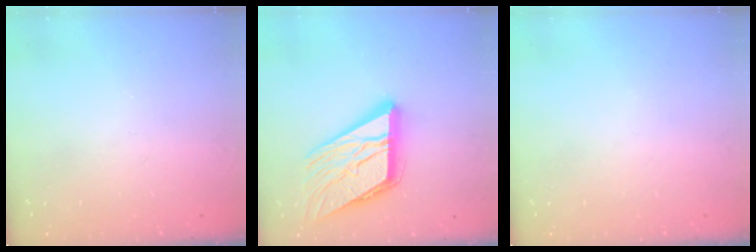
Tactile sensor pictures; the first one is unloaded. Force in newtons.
{"total": 18.6, "press": 18.4, "slide": 2.2}
{"total": 0.0}